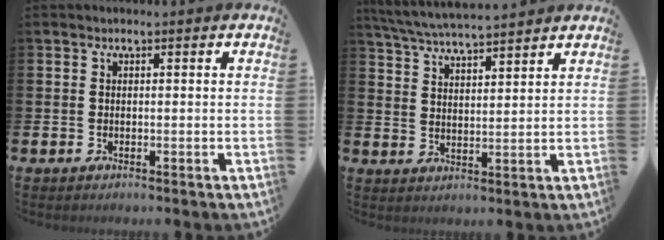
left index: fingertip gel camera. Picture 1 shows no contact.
{"total": 5.4, "force": [5.3, 0.1, 1.0], "torque": [-0.043, -0.028, 0.095]}